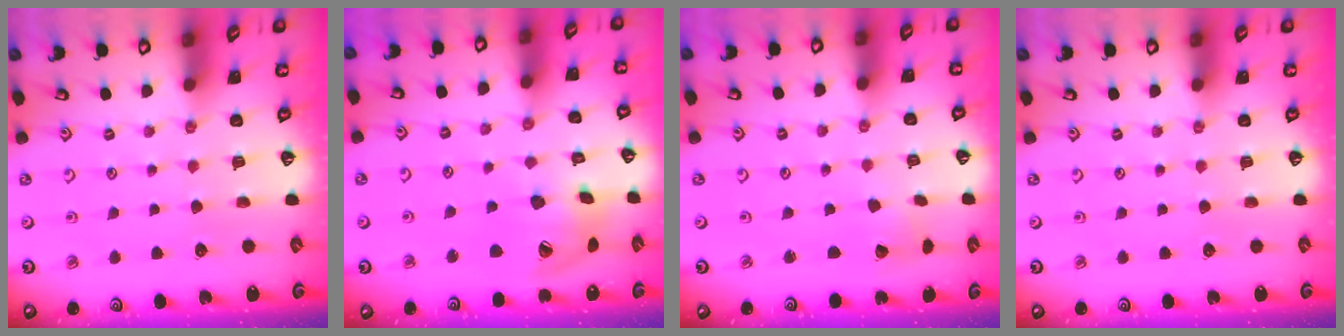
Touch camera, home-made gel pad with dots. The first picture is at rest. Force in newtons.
{"total": 16.6, "press": 16.4, "slide": 2.5}
{"total": 2.6, "press": 2.6, "slide": 0.3}
{"total": 0.0}